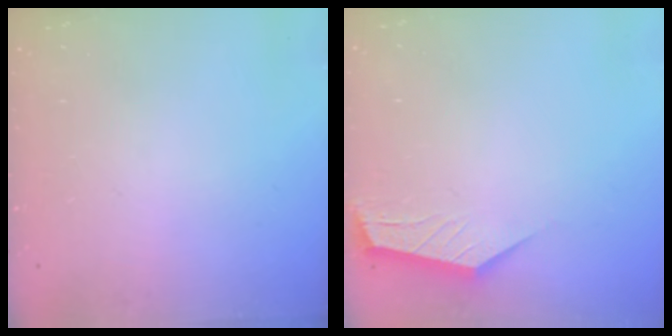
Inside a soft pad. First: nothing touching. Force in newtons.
{"total": 1.7, "press": 1.7, "slide": 0.1}